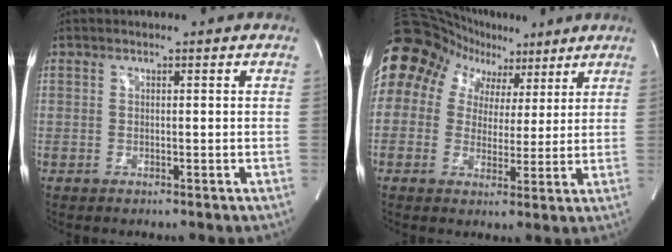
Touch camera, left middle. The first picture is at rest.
{"total": 17.7, "force": [9.8, 13.4, 6.1], "torque": [-0.157, 0.081, 0.169]}